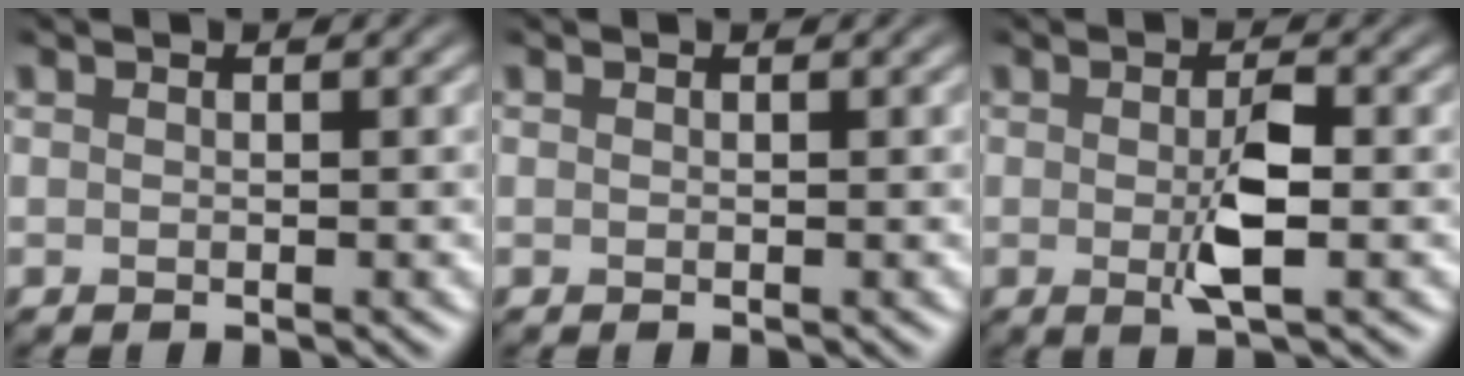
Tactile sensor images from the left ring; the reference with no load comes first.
{"total": 0.0}
{"total": 3.1, "force": [-0.6, 0.8, 3.0], "torque": [-0.058, -0.001, -0.010]}